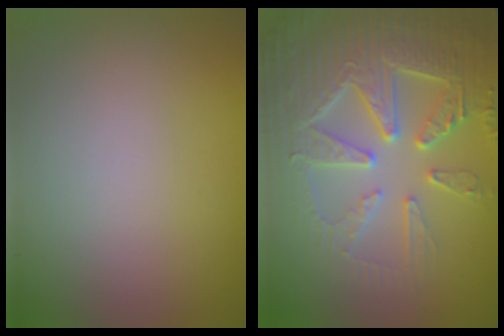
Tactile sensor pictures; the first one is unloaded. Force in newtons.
{"total": 7.5, "press": 6.1, "slide": 4.3}